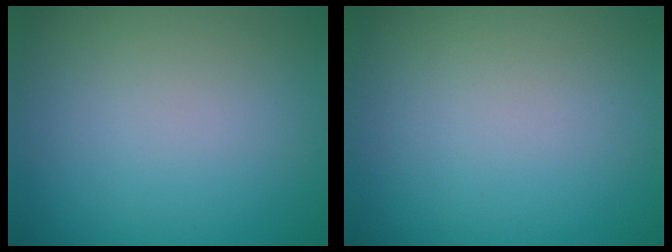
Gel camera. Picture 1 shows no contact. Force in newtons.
{"total": 0.0}